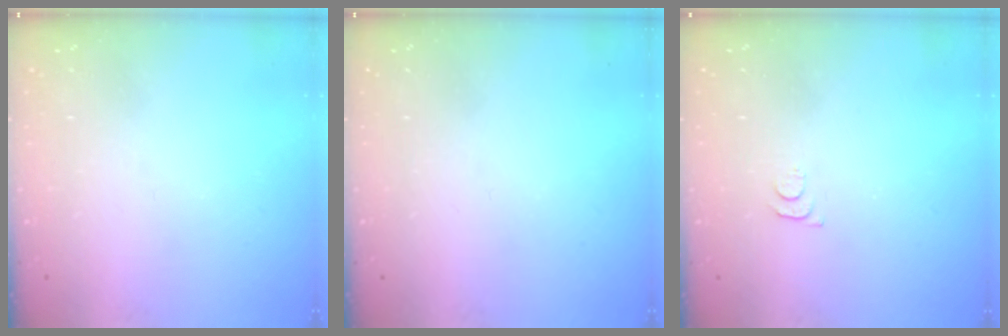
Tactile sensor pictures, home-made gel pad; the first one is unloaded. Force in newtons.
{"total": 0.0}
{"total": 3.4, "press": 3.4, "slide": 0.5}